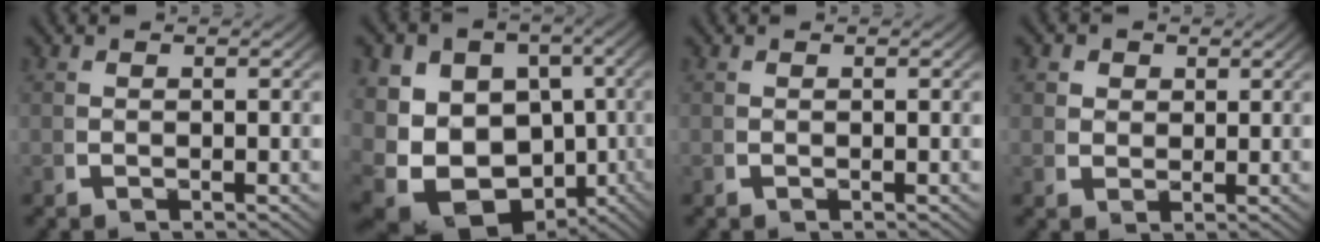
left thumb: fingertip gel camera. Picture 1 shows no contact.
{"total": 15.5, "force": [-3.6, 11.7, 9.6], "torque": [-0.205, -0.077, -0.032]}
{"total": 0.0}
{"total": 2.4, "force": [1.0, 1.9, 1.0], "torque": [-0.015, -0.004, 0.019]}